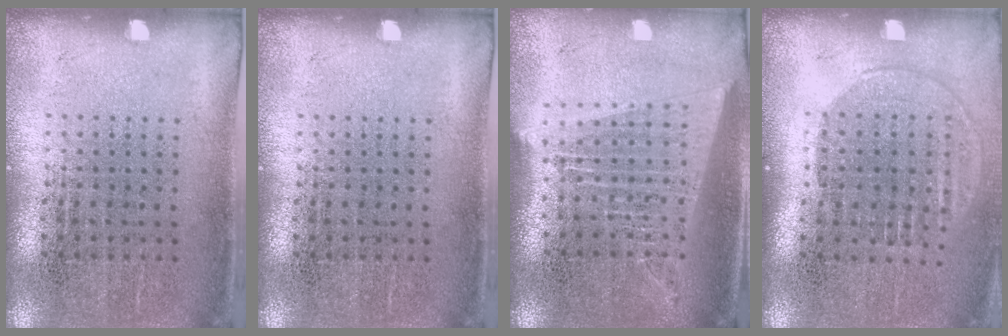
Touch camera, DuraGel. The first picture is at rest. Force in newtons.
{"total": 0.0}
{"total": 1.8, "press": 1.5, "slide": 0.9}
{"total": 1.5, "press": 1.2, "slide": 0.8}